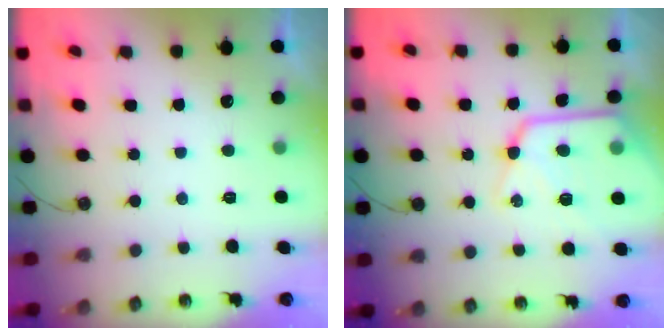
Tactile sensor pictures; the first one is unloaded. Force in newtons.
{"total": 17.0, "press": 16.9, "slide": 1.8}